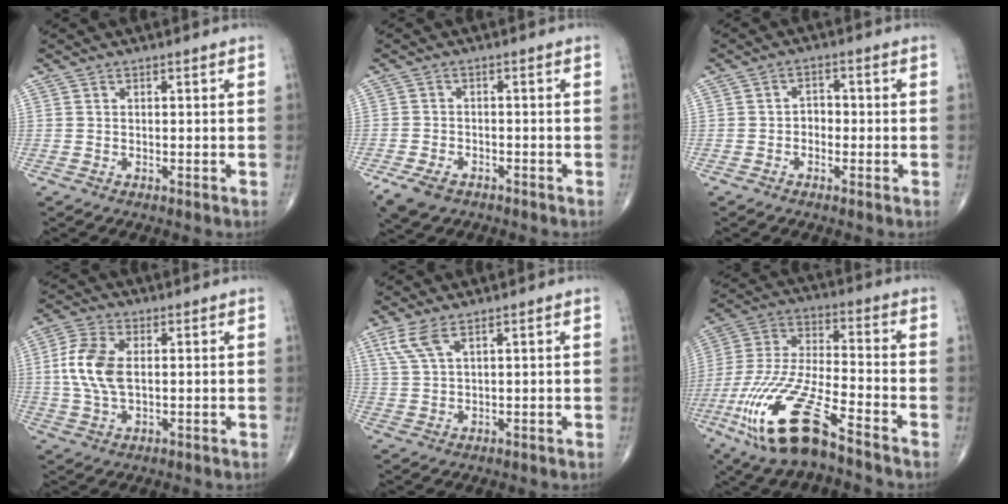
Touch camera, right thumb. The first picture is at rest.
{"total": 6.0, "force": [-3.7, 3.6, 3.0], "torque": [-0.063, 0.007, -0.061]}
{"total": 2.7, "force": [-0.6, 2.1, 1.6], "torque": [-0.003, 0.014, -0.019]}
{"total": 9.3, "force": [1.0, 5.1, 7.7], "torque": [-0.173, 0.004, 0.021]}
{"total": 4.7, "force": [2.7, 1.5, 3.5], "torque": [-0.086, 0.000, 0.066]}
{"total": 19.8, "force": [-11.5, 5.1, 15.3], "torque": [-0.353, 0.027, -0.217]}